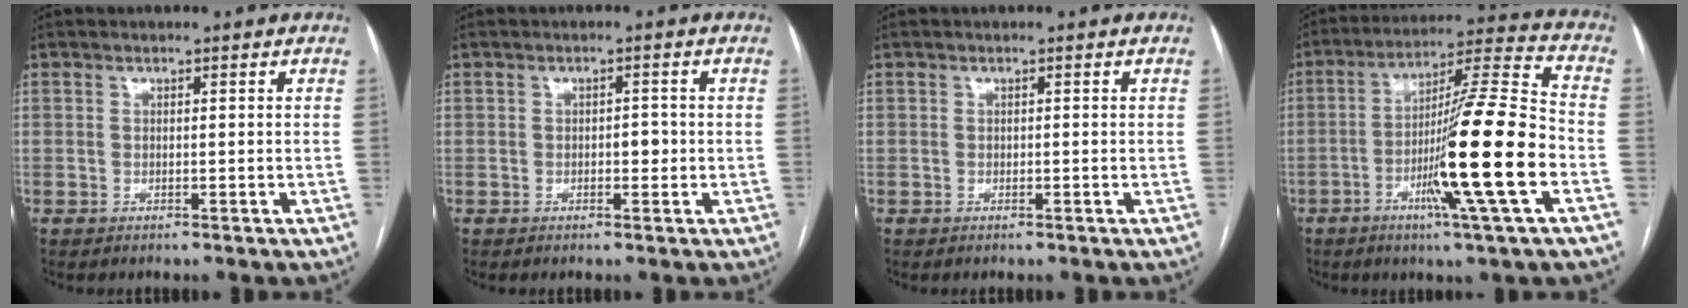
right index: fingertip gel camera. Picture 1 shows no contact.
{"total": 1.7, "force": [-0.2, 1.0, 1.4], "torque": [-0.017, 0.004, -0.002]}
{"total": 0.0}
{"total": 17.9, "force": [-5.3, -1.0, 17.1], "torque": [-0.291, -0.008, -0.097]}